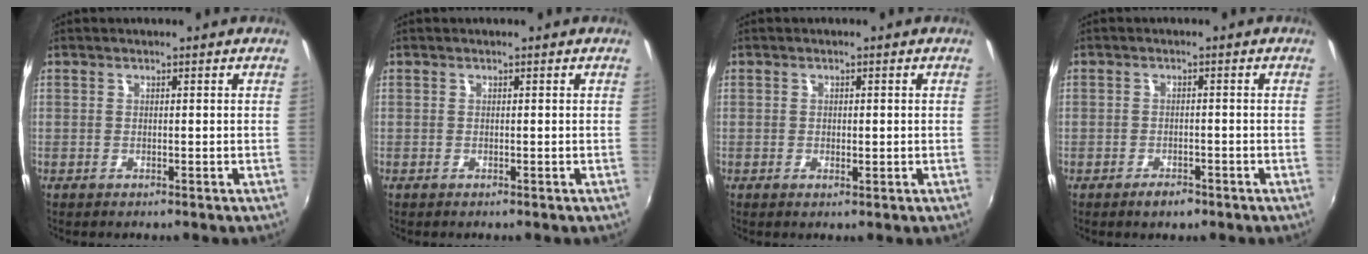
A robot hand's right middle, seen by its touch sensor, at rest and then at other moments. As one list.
[{"total": 0.0}, {"total": 1.0, "force": [-0.2, 0.6, 0.8], "torque": [-0.014, 0.000, -0.002]}, {"total": 2.6, "force": [-1.9, 1.4, 1.1], "torque": [-0.021, 0.002, -0.028]}]